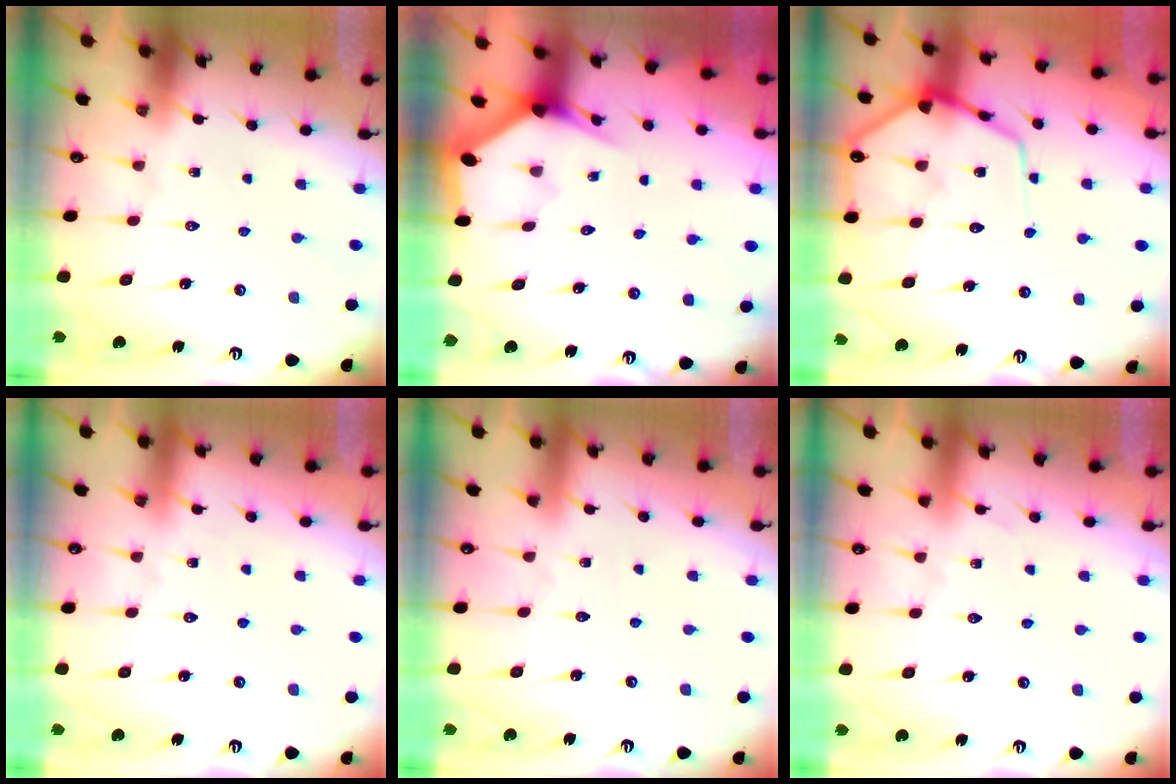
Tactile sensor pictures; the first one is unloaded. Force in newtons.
{"total": 3.2, "press": 3.2, "slide": 0.2}
{"total": 10.4, "press": 10.4, "slide": 1.1}
{"total": 3.3, "press": 3.2, "slide": 0.4}
{"total": 2.9, "press": 2.9, "slide": 0.2}
{"total": 2.6, "press": 2.5, "slide": 0.3}